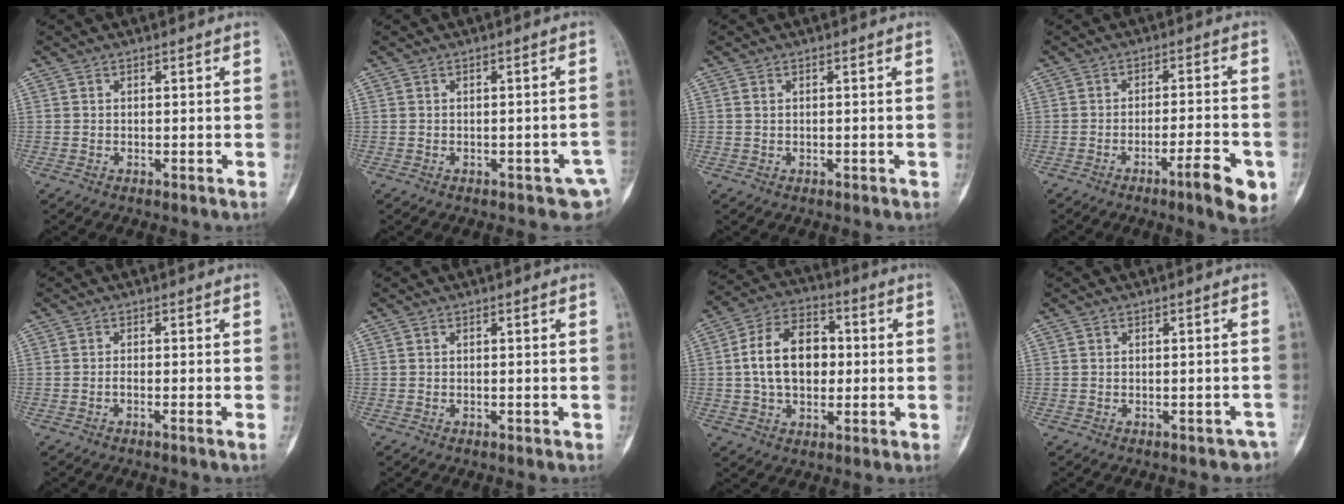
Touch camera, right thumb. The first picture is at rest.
{"total": 4.7, "force": [-1.4, 2.7, 3.6], "torque": [-0.023, 0.017, -0.011]}
{"total": 0.8, "force": [0.2, 0.6, 0.5], "torque": [-0.006, 0.000, 0.004]}
{"total": 8.3, "force": [-4.1, 1.6, 7.1], "torque": [-0.092, 0.018, -0.057]}
{"total": 1.1, "force": [-0.7, -0.1, 0.8], "torque": [-0.018, 0.000, -0.014]}
{"total": 0.0}
{"total": 13.8, "force": [0.4, 9.4, 10.1], "torque": [-0.148, 0.023, 0.002]}
{"total": 2.5, "force": [-1.7, 1.7, 0.8], "torque": [0.000, 0.030, -0.015]}